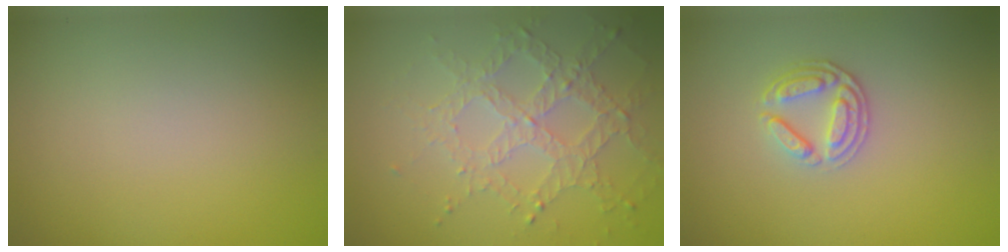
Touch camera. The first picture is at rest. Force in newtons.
{"total": 3.9, "press": 3.0, "slide": 2.5}
{"total": 2.7, "press": 2.4, "slide": 1.2}